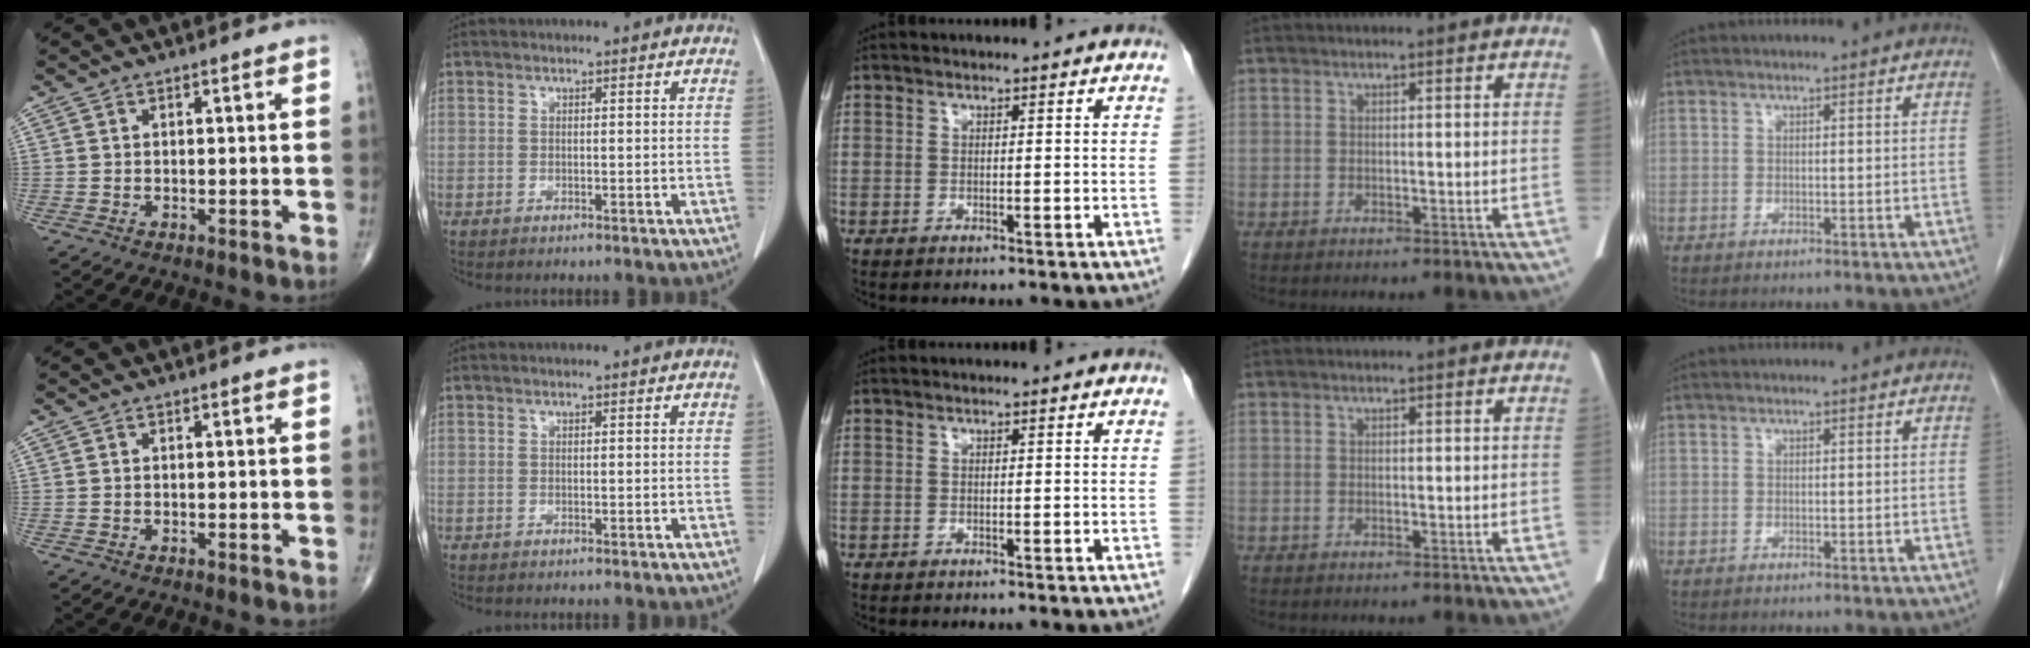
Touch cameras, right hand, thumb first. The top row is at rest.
{}